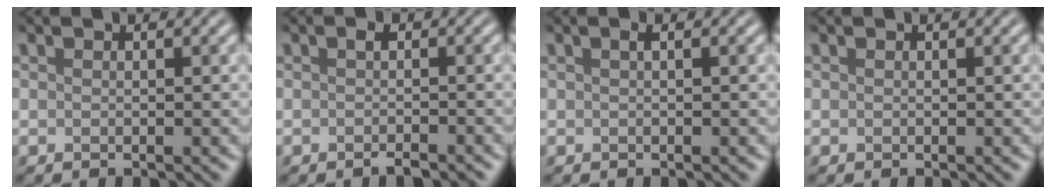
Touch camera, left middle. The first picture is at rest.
{"total": 1.3, "force": [-0.7, 0.5, 1.0], "torque": [-0.016, -0.001, -0.013]}
{"total": 0.6, "force": [0.2, 0.1, 0.6], "torque": [-0.013, 0.005, 0.003]}
{"total": 0.0}